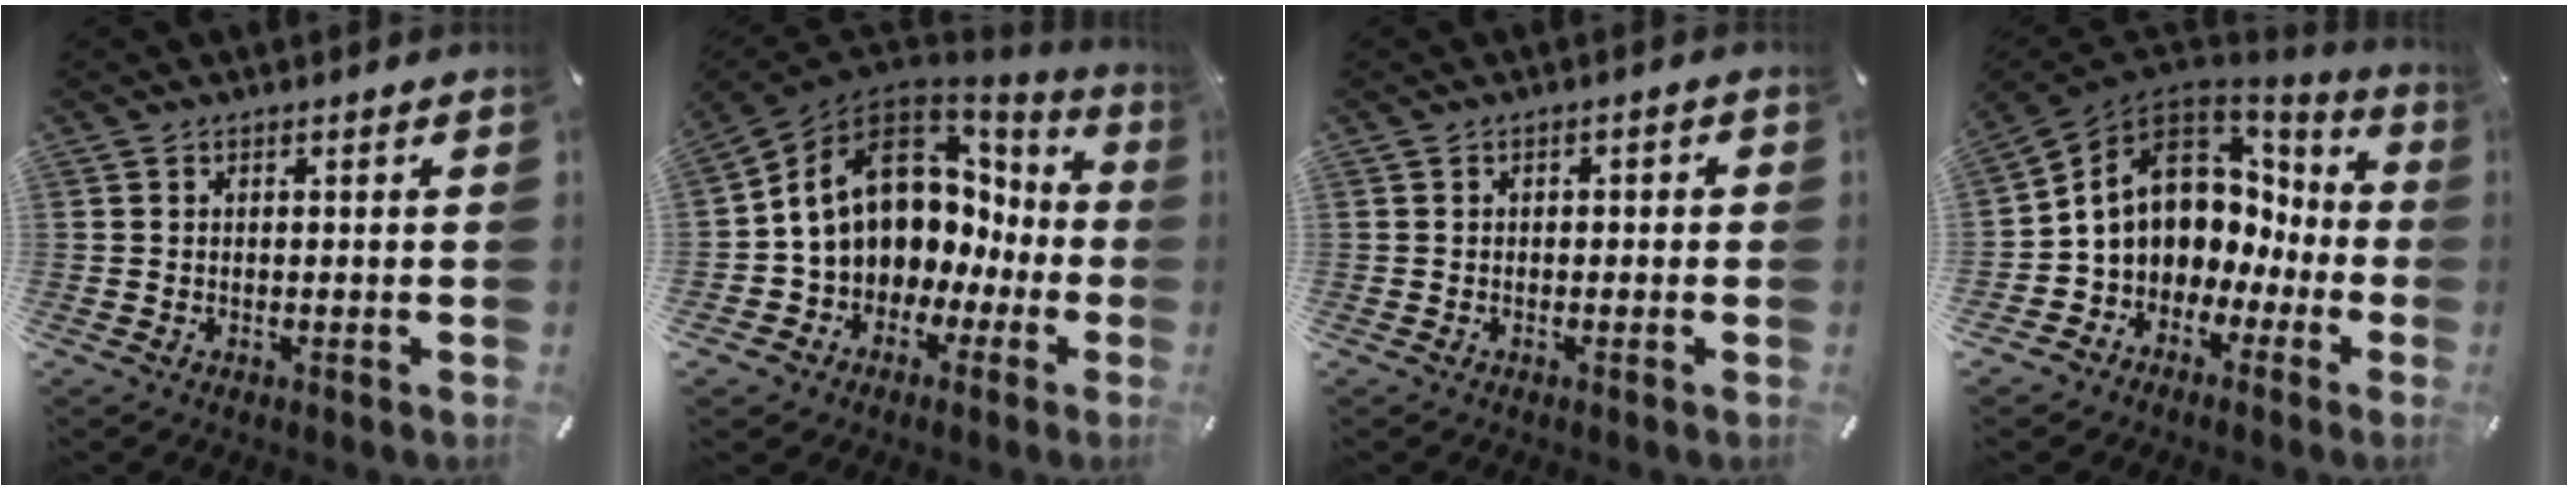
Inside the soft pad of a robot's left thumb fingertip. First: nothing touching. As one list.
[{"total": 14.6, "force": [3.2, 11.5, 8.5], "torque": [-0.180, -0.022, 0.062]}, {"total": 1.2, "force": [-0.7, 0.7, 0.6], "torque": [-0.012, 0.005, -0.016]}, {"total": 11.2, "force": [1.8, 9.6, 5.5], "torque": [-0.111, -0.015, 0.036]}]